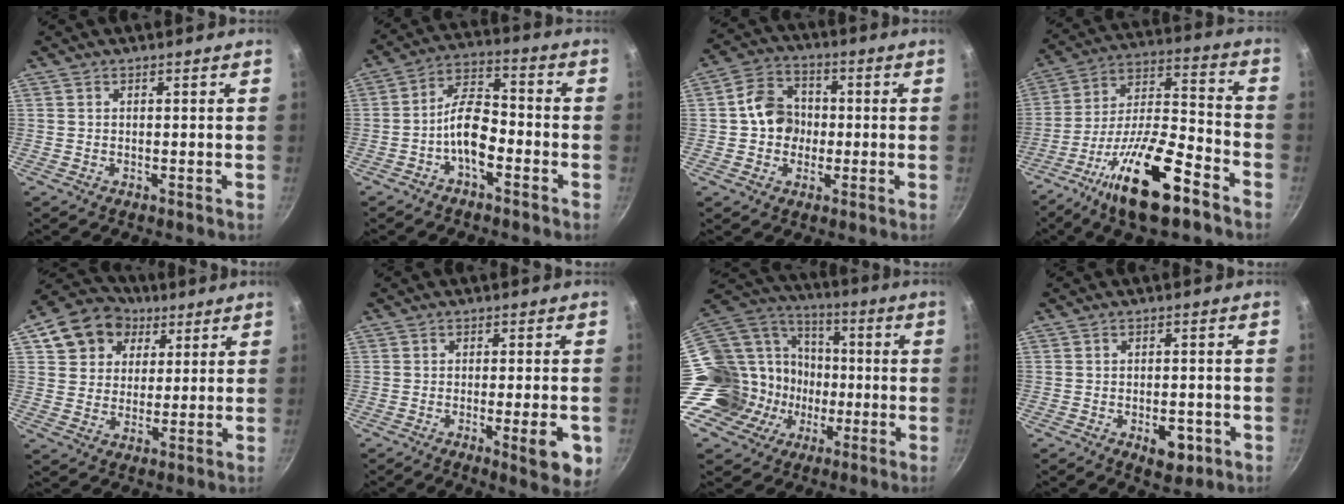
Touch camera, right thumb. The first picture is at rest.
{"total": 9.1, "force": [-3.5, 4.4, 7.1], "torque": [-0.111, 0.047, -0.072]}
{"total": 9.1, "force": [-0.2, 7.8, 4.7], "torque": [-0.048, 0.022, -0.018]}
{"total": 20.9, "force": [-11.8, 6.8, 15.9], "torque": [-0.259, 0.059, -0.212]}
{"total": 12.7, "force": [5.4, 10.2, 5.2], "torque": [-0.066, 0.009, 0.085]}
{"total": 8.2, "force": [-2.5, 1.9, 7.6], "torque": [-0.093, 0.002, -0.033]}
{"total": 24.6, "force": [-4.8, 21.1, 11.6], "torque": [-0.204, 0.069, -0.057]}
{"total": 6.0, "force": [-2.3, 3.3, 4.4], "torque": [-0.041, 0.011, -0.024]}